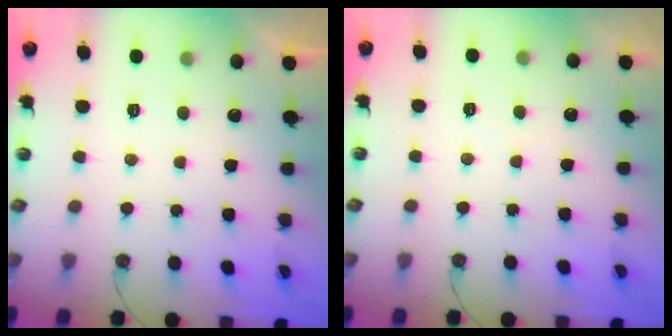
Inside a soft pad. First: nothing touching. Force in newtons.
{"total": 3.1, "press": 3.0, "slide": 0.5}